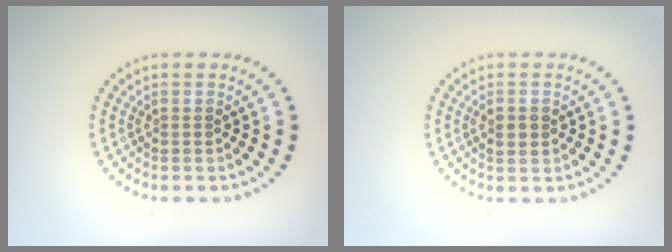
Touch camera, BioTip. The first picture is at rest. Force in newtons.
{"total": 1.4, "press": 1.4, "slide": 0.2}